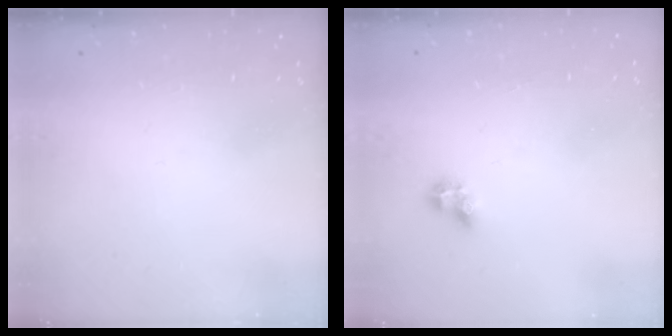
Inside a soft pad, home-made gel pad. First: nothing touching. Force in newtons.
{"total": 3.3, "press": 3.3, "slide": 0.2}